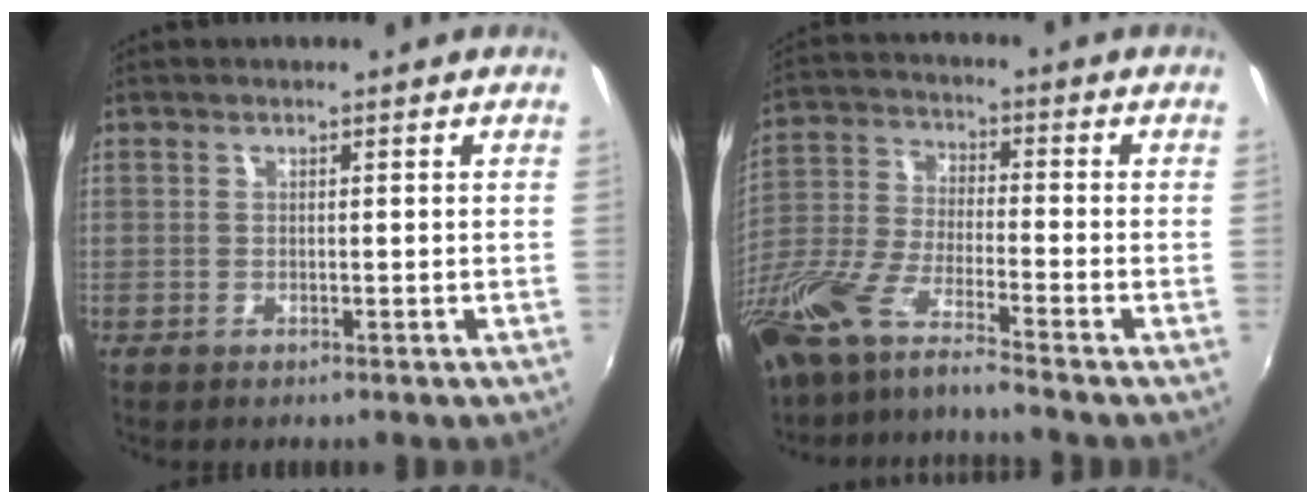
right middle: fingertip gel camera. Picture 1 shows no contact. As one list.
[{"total": 13.2, "force": [-10.6, 1.0, 7.9], "torque": [-0.170, -0.028, -0.209]}]